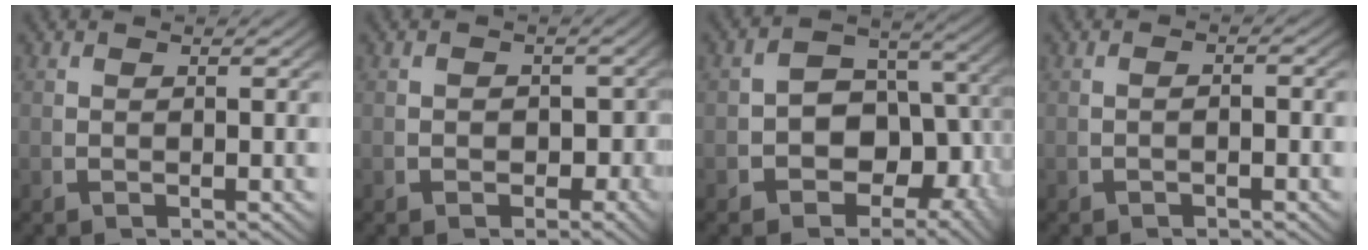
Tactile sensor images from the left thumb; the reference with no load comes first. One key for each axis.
{"total": 2.9, "fx": -0.6, "fy": 2.5, "fz": 1.3, "tx": -0.009, "ty": -0.017, "tz": -0.003}
{"total": 10.5, "fx": -1.6, "fy": 8.4, "fz": 6.0, "tx": -0.099, "ty": -0.049, "tz": -0.019}
{"total": 0.9, "fx": -0.7, "fy": 0.2, "fz": 0.6, "tx": -0.011, "ty": 0.003, "tz": -0.013}